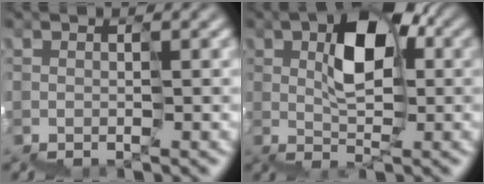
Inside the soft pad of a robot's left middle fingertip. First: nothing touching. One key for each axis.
{"total": 5.1, "fx": 2.0, "fy": 2.5, "fz": 4.0, "tx": -0.076, "ty": 0.025, "tz": 0.030}